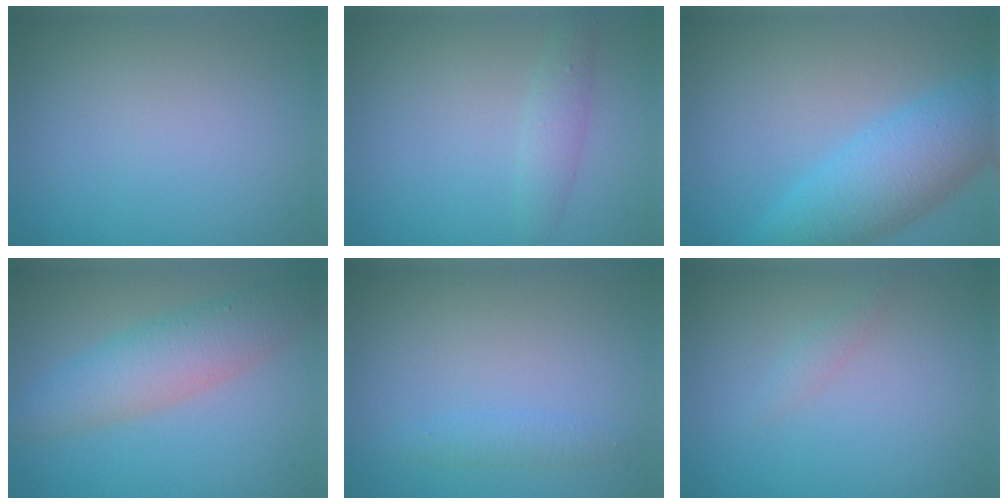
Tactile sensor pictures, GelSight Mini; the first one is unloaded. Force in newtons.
{"total": 1.7, "press": 1.7, "slide": 0.1}
{"total": 7.1, "press": 7.1, "slide": 0.3}
{"total": 5.0, "press": 5.0, "slide": 0.1}
{"total": 1.3, "press": 1.3, "slide": 0.0}
{"total": 0.9, "press": 0.9, "slide": 0.0}